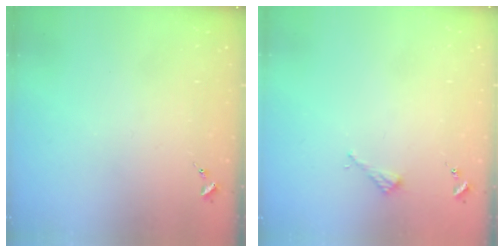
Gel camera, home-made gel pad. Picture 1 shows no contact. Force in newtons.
{"total": 2.2, "press": 2.2, "slide": 0.2}